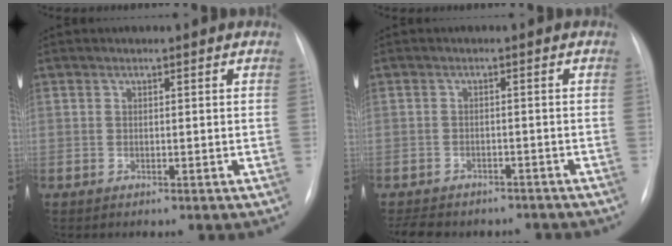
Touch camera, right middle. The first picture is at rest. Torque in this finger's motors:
{"motor_torque": [0.53, -0.59, 0.06, 0.03]}